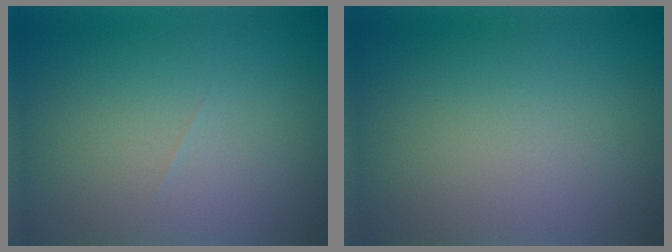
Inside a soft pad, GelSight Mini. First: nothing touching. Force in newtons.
{"total": 0.0}